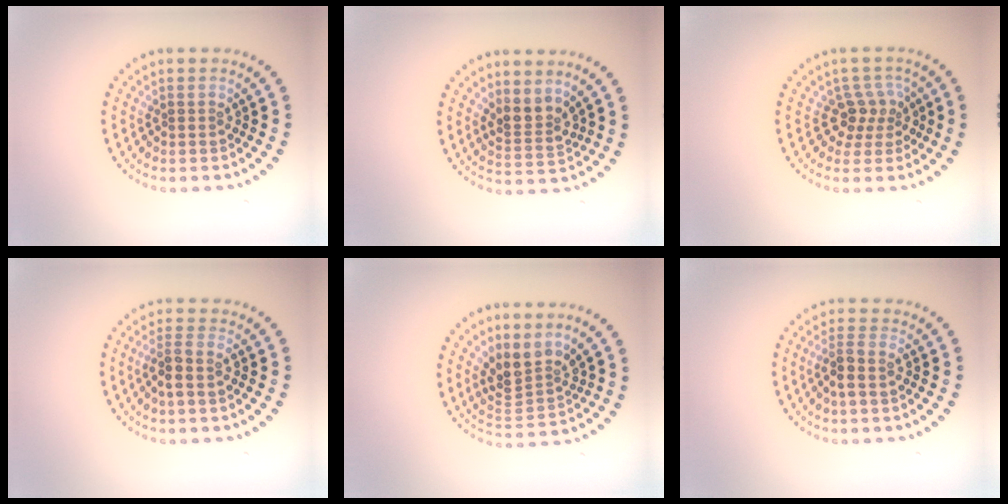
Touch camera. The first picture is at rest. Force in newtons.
{"total": 2.5, "press": 1.9, "slide": 1.7}
{"total": 2.6, "press": 2.0, "slide": 1.7}
{"total": 2.0, "press": 1.7, "slide": 1.1}
{"total": 3.2, "press": 2.2, "slide": 2.4}
{"total": 2.0, "press": 1.7, "slide": 1.1}